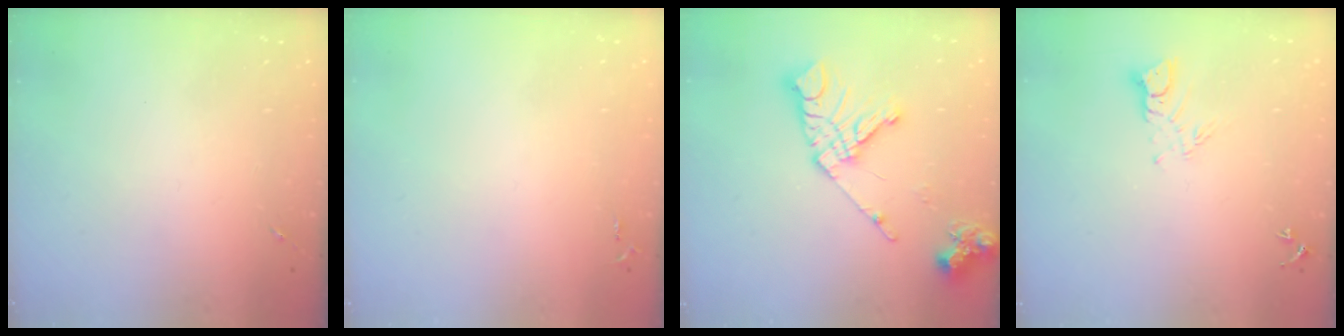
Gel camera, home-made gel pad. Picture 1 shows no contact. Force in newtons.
{"total": 2.5, "press": 2.5, "slide": 0.3}
{"total": 16.8, "press": 16.7, "slide": 2.2}
{"total": 5.7, "press": 5.7, "slide": 0.5}